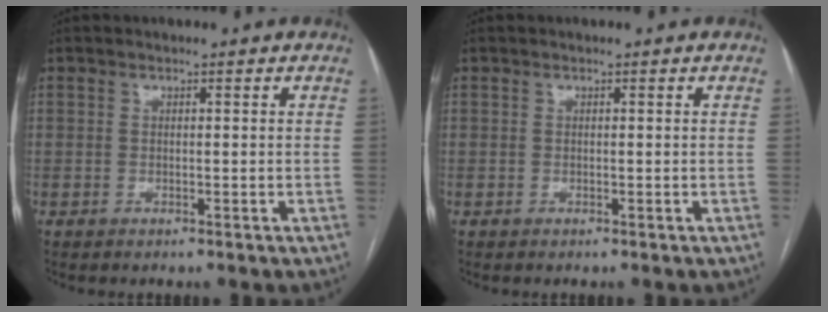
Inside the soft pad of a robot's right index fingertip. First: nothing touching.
{"total": 0.0}